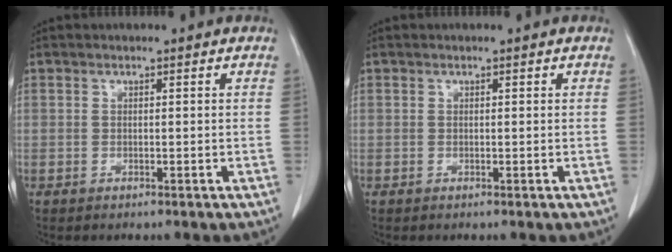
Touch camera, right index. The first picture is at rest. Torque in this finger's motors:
{"motor_torque": [-0.09, 0.05, -0.03, -0.01]}